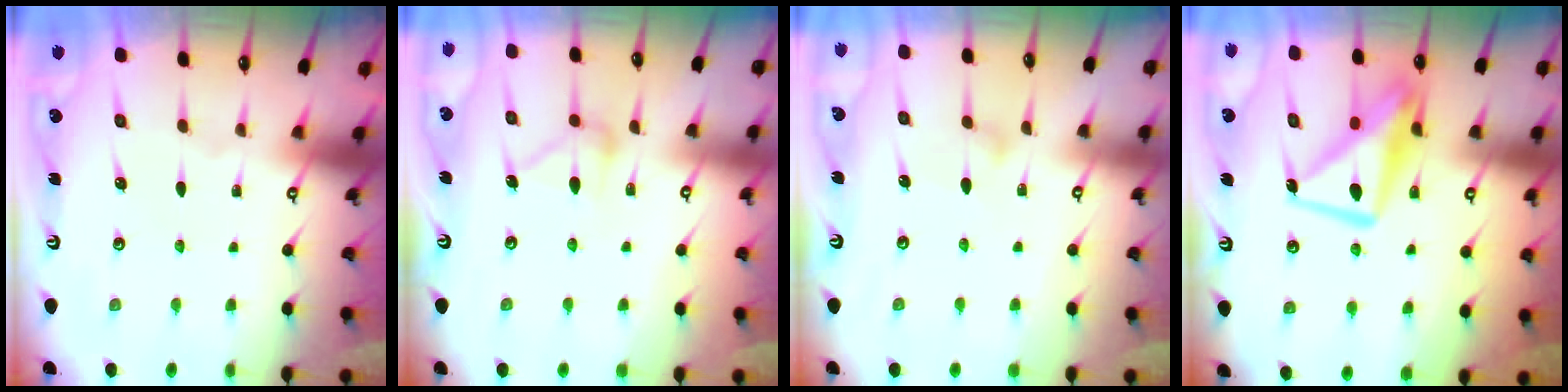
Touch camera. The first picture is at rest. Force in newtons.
{"total": 13.3, "press": 13.3, "slide": 0.6}
{"total": 8.1, "press": 8.1, "slide": 0.5}
{"total": 12.7, "press": 12.6, "slide": 1.5}